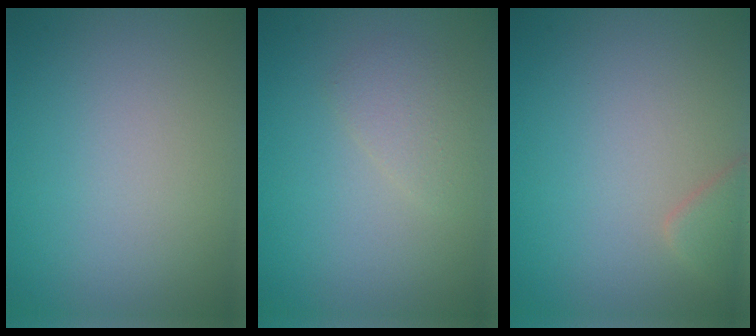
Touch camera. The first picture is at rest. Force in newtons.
{"total": 1.5, "press": 1.5, "slide": 0.1}
{"total": 2.0, "press": 2.0, "slide": 0.2}